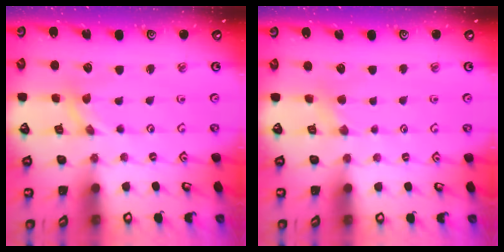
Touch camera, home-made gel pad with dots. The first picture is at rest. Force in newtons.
{"total": 2.3, "press": 2.3, "slide": 0.3}